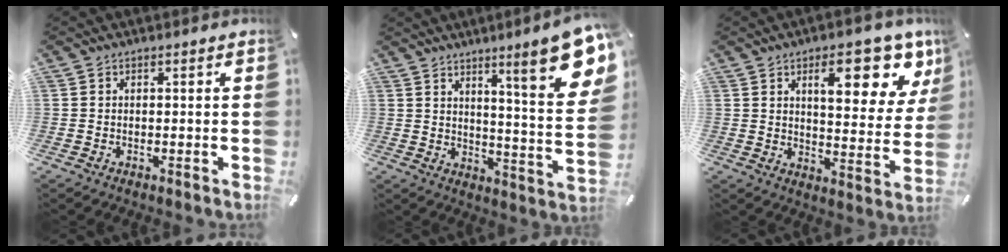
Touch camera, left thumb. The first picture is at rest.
{"total": 16.7, "force": [10.0, 2.4, 13.2], "torque": [-0.188, -0.072, 0.151]}
{"total": 16.1, "force": [8.6, 6.6, 11.9], "torque": [-0.152, -0.041, 0.134]}